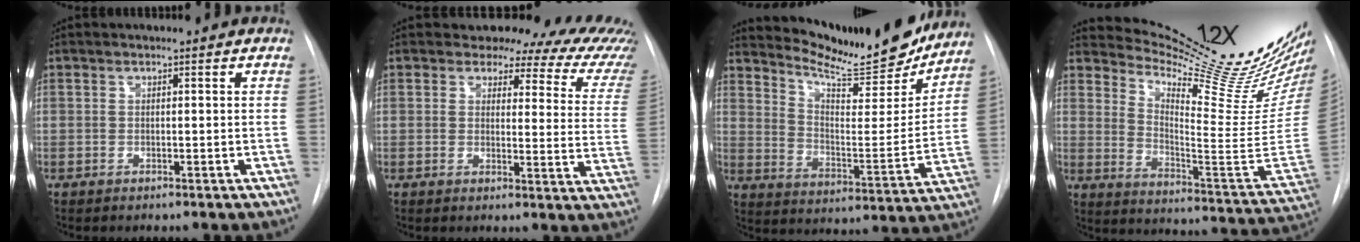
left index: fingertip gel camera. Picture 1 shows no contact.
{"total": 16.9, "force": [15.8, 5.0, 3.3], "torque": [-0.002, -0.084, 0.137]}
{"total": 19.9, "force": [18.5, 2.6, 7.1], "torque": [-0.107, -0.054, 0.261]}
{"total": 25.6, "force": [22.9, 0.3, 11.6], "torque": [-0.170, -0.138, 0.302]}